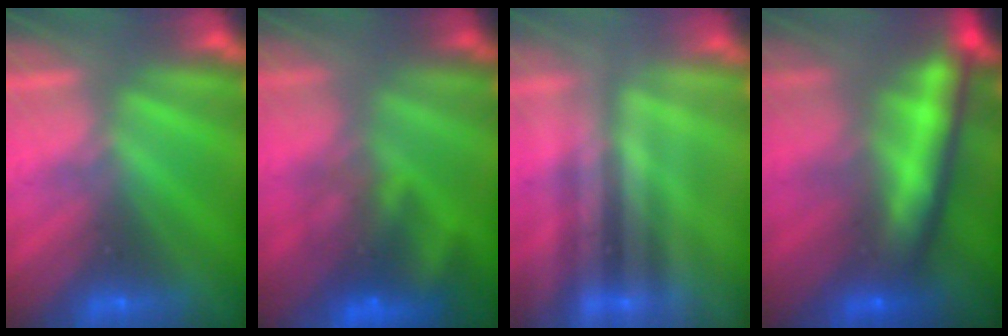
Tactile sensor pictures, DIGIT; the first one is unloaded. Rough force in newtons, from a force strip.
{"total": 6.7}
{"total": 2.1}
{"total": 7.0}